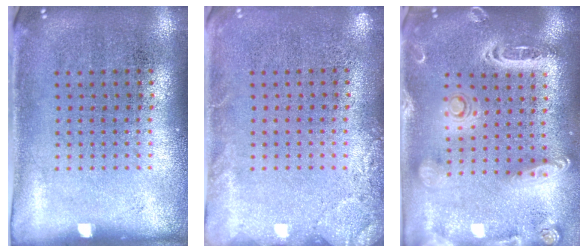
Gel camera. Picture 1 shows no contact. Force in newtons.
{"total": 1.9, "press": 1.8, "slide": 0.3}
{"total": 2.6, "press": 2.3, "slide": 1.2}